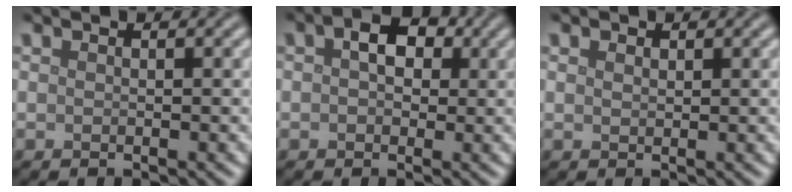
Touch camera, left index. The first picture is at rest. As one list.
[{"total": 3.4, "force": [0.9, 2.2, 2.4], "torque": [-0.033, 0.009, 0.005]}, {"total": 0.7, "force": [0.5, 0.4, 0.2], "torque": [-0.005, -0.001, 0.009]}]